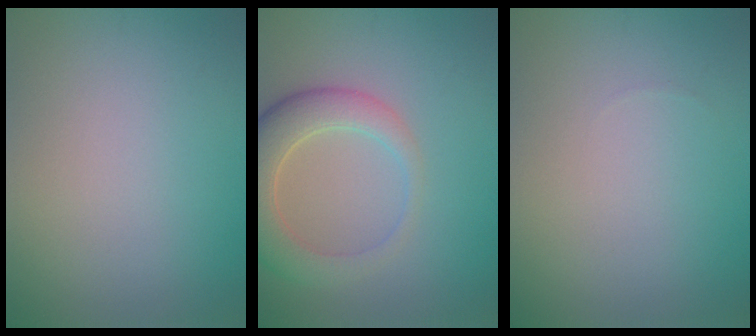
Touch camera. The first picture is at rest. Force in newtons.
{"total": 5.1, "press": 5.1, "slide": 0.5}
{"total": 0.0}